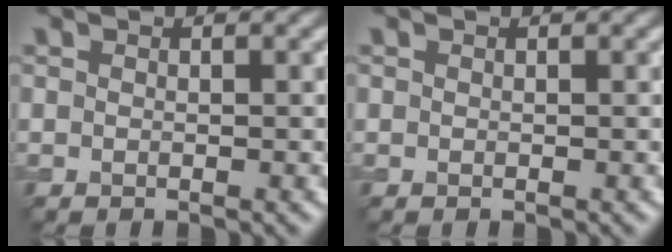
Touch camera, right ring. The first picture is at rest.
{"total": 0.0}